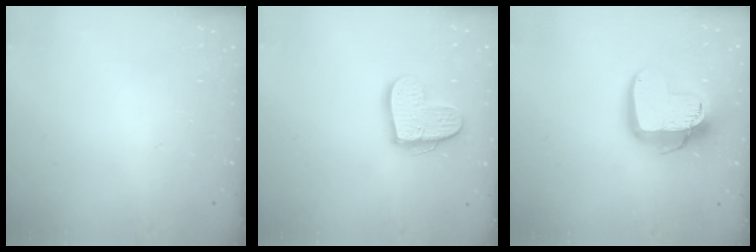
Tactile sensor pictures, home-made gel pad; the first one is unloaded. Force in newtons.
{"total": 13.9, "press": 13.9, "slide": 0.8}
{"total": 16.9, "press": 16.9, "slide": 1.4}